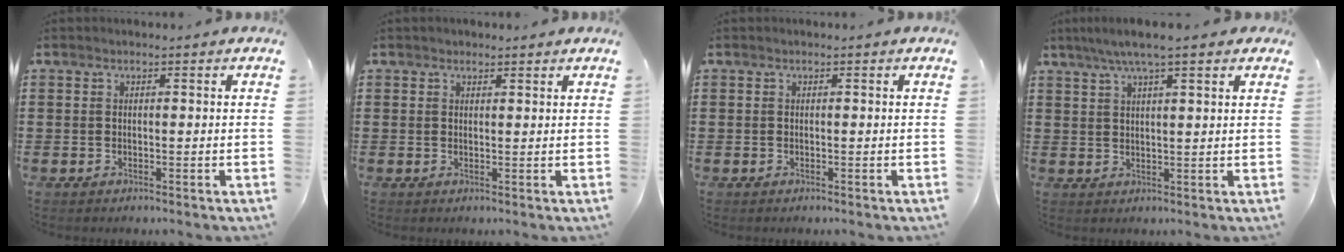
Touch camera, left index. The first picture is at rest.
{"total": 1.0, "force": [0.9, 0.4, 0.2], "torque": [-0.005, 0.002, 0.019]}
{"total": 0.0}
{"total": 5.7, "force": [4.1, 0.6, 4.0], "torque": [-0.085, 0.003, 0.071]}